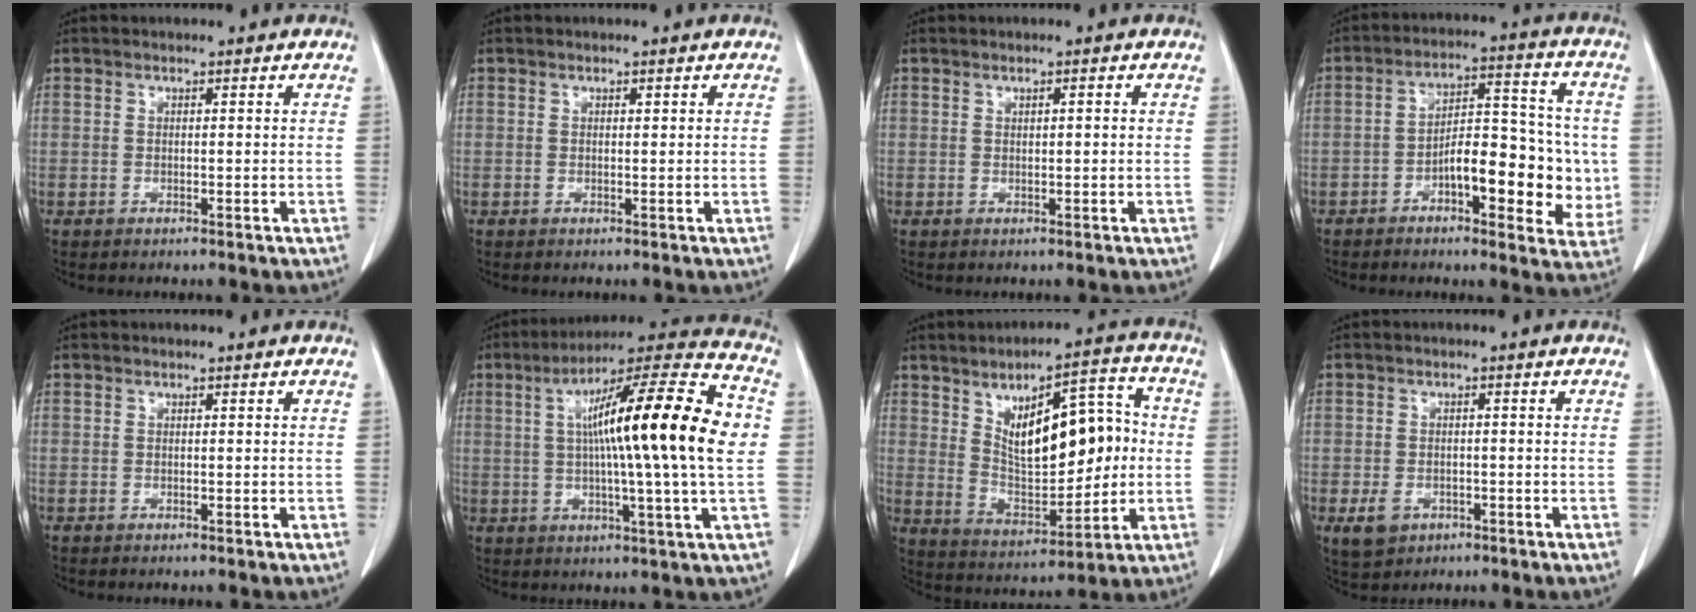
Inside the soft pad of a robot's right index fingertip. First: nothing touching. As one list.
[{"total": 0.0}, {"total": 0.8, "force": [0.2, 0.1, 0.8], "torque": [-0.018, 0.001, 0.004]}, {"total": 13.0, "force": [-3.1, 5.3, 11.5], "torque": [-0.154, 0.027, -0.043]}, {"total": 0.0}, {"total": 21.8, "force": [2.2, 0.1, 21.7], "torque": [-0.328, 0.021, 0.018]}, {"total": 15.4, "force": [2.5, 6.3, 13.9], "torque": [-0.214, 0.025, 0.052]}, {"total": 3.9, "force": [-1.8, 3.0, 1.8], "torque": [-0.033, 0.000, -0.017]}]